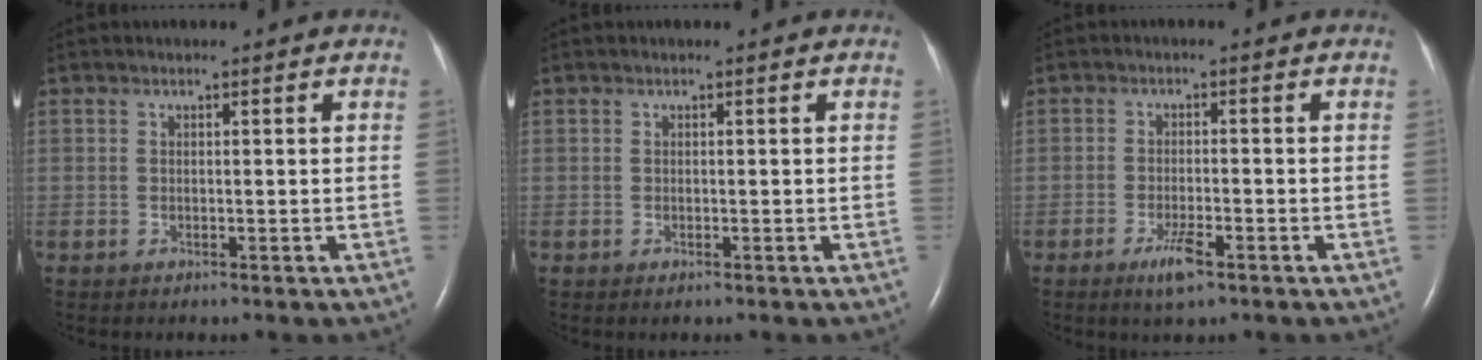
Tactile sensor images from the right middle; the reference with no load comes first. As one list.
[{"total": 0.0}, {"total": 3.9, "force": [-2.4, 0.6, 3.0], "torque": [-0.062, -0.005, -0.042]}]